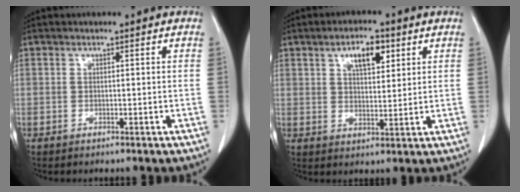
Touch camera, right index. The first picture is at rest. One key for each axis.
{"total": 7.0, "fx": 3.2, "fy": 3.1, "fz": 5.3, "tx": -0.092, "ty": 0.007, "tz": 0.057}